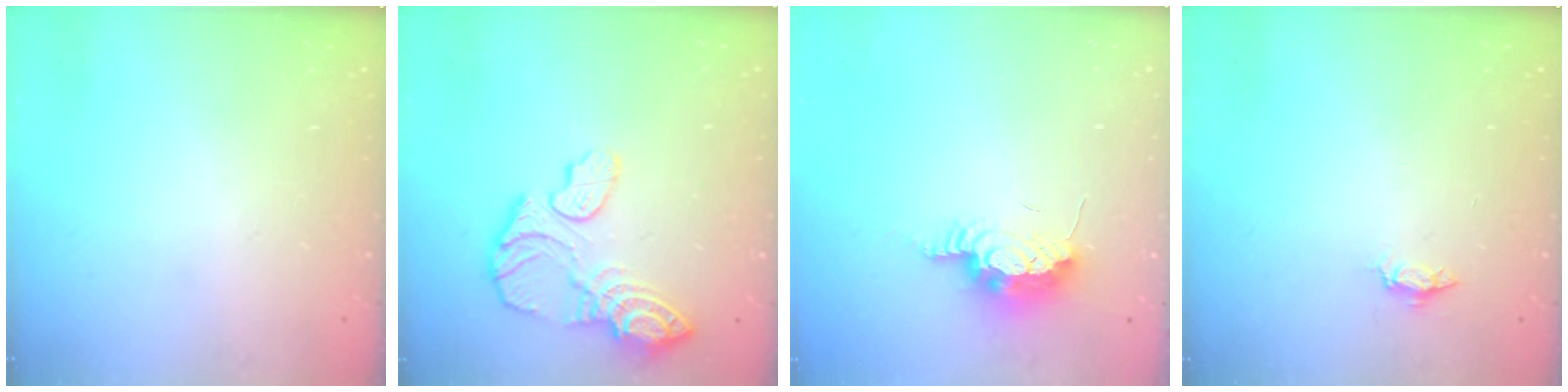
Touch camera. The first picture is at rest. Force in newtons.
{"total": 13.8, "press": 13.7, "slide": 1.4}
{"total": 8.7, "press": 8.5, "slide": 1.7}
{"total": 3.9, "press": 3.9, "slide": 0.5}